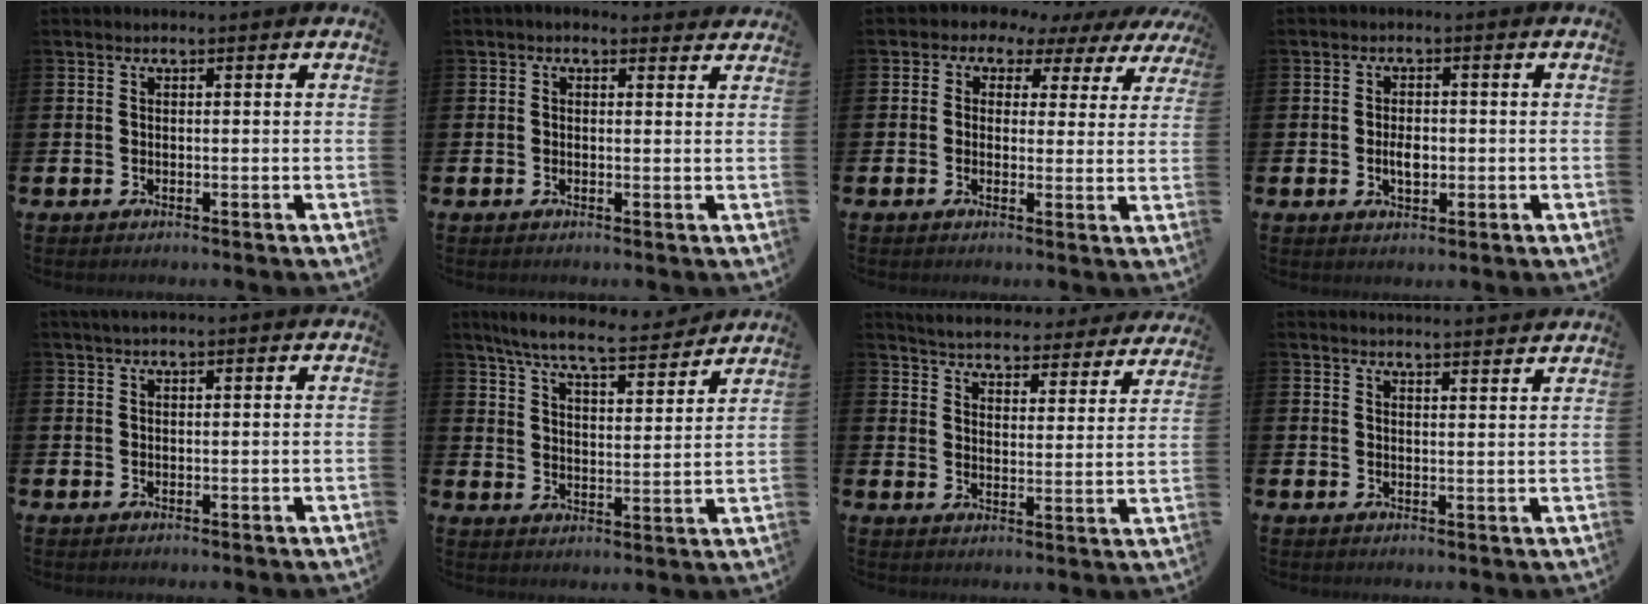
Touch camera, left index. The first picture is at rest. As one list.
[{"total": 1.1, "force": [0.9, 0.5, 0.4], "torque": [-0.003, 0.003, 0.014]}, {"total": 2.5, "force": [1.3, 2.1, 0.1], "torque": [-0.013, -0.016, 0.012]}, {"total": 2.7, "force": [-0.2, 1.6, 2.2], "torque": [-0.032, 0.000, -0.006]}, {"total": 1.0, "force": [0.7, 0.0, 0.7], "torque": [-0.020, 0.006, 0.015]}, {"total": 7.7, "force": [7.2, 0.7, 2.9], "torque": [-0.079, -0.042, 0.124]}, {"total": 4.9, "force": [4.9, 0.4, 0.5], "torque": [-0.026, -0.042, 0.081]}, {"total": 2.9, "force": [2.9, -0.3, -0.1], "torque": [-0.004, -0.018, 0.053]}]